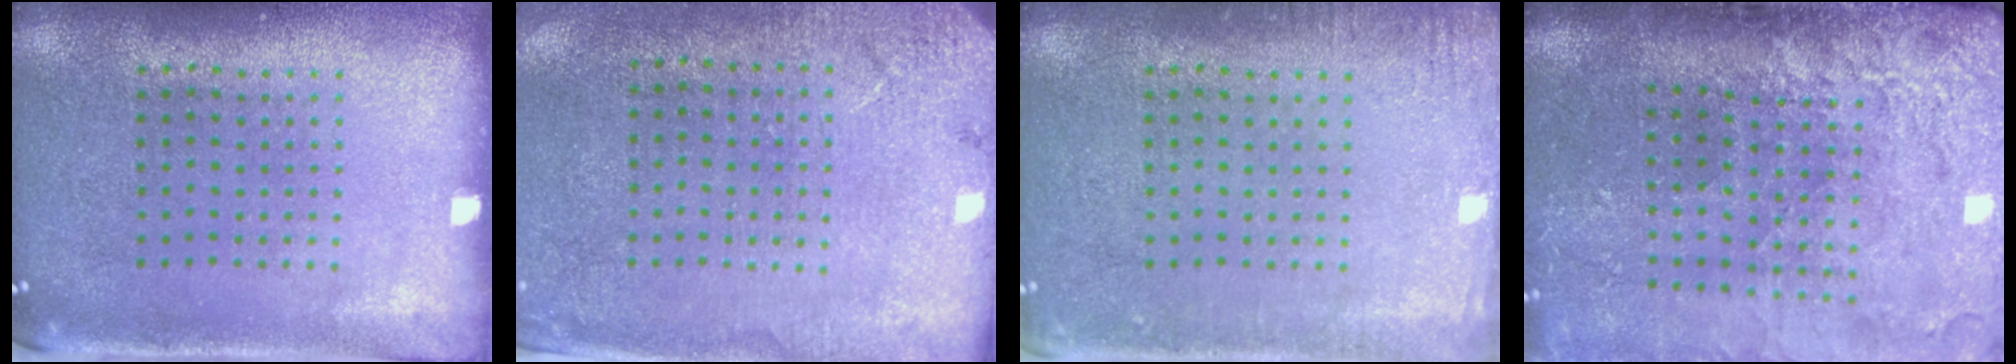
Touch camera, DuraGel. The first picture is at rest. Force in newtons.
{"total": 2.6, "press": 2.4, "slide": 0.9}
{"total": 1.8, "press": 1.8, "slide": 0.2}
{"total": 4.4, "press": 3.4, "slide": 2.7}